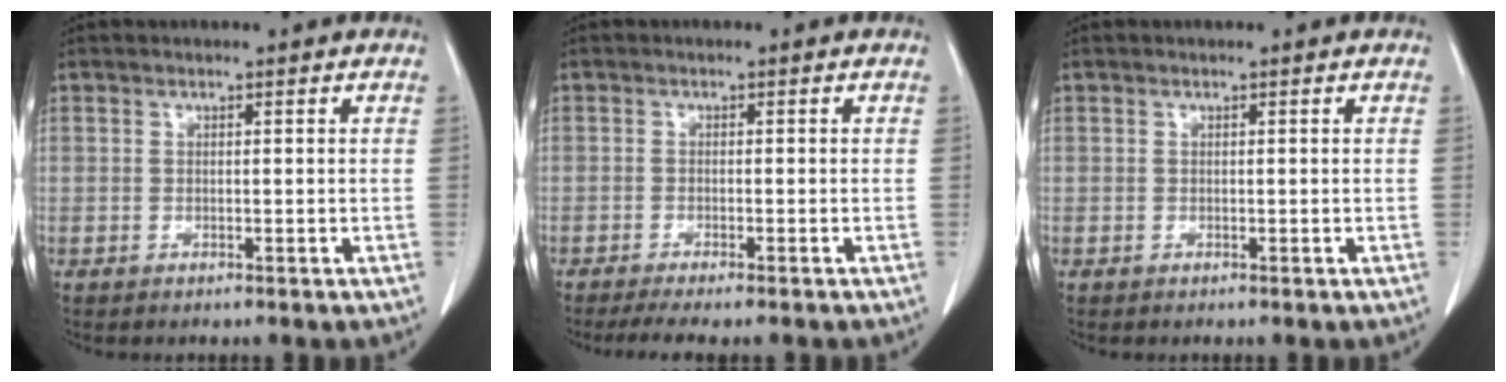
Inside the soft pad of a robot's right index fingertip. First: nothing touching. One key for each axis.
{"total": 5.5, "fx": -4.5, "fy": 0.8, "fz": 3.0, "tx": -0.039, "ty": -0.010, "tz": -0.068}
{"total": 0.0}